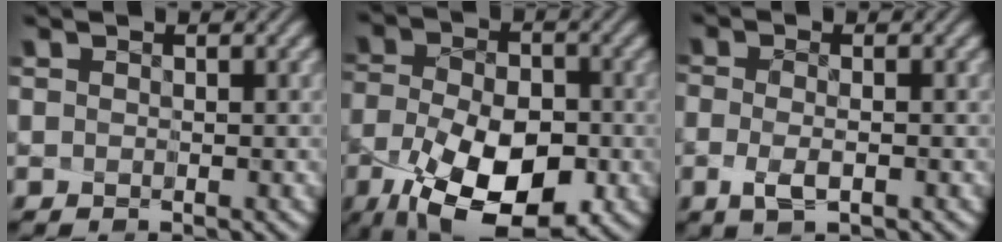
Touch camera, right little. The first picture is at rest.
{"total": 11.3, "force": [-6.1, 5.2, 8.0], "torque": [-0.150, -0.053, -0.085]}
{"total": 2.0, "force": [-1.7, -0.4, 1.0], "torque": [-0.024, -0.022, -0.019]}